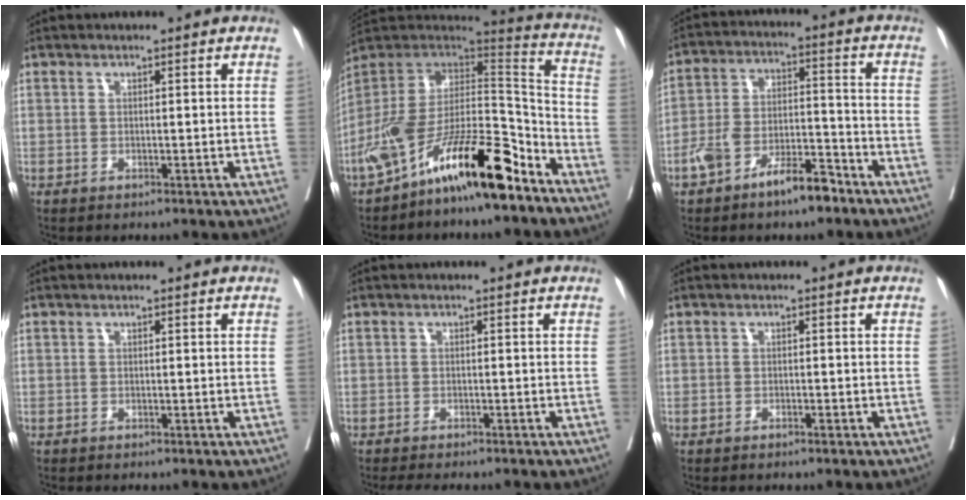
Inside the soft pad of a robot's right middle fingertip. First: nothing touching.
{"total": 19.2, "force": [-13.0, 4.3, 13.5], "torque": [-0.252, 0.012, -0.231]}
{"total": 9.3, "force": [-6.3, 3.1, 6.1], "torque": [-0.119, 0.022, -0.110]}
{"total": 0.0}
{"total": 4.7, "force": [-4.1, 1.1, 2.0], "torque": [-0.025, -0.009, -0.058]}
{"total": 0.7, "force": [-0.5, 0.2, 0.5], "torque": [-0.014, 0.000, -0.008]}